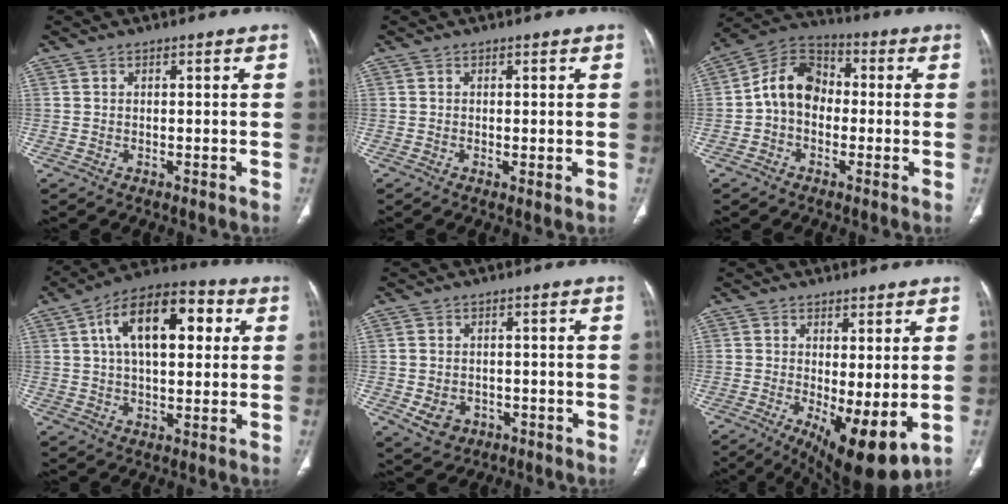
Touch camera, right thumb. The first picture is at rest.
{"total": 1.2, "force": [-0.1, 0.3, 1.1], "torque": [-0.025, -0.007, -0.002]}
{"total": 10.6, "force": [-0.8, 8.2, 6.8], "torque": [-0.100, 0.037, -0.032]}
{"total": 17.0, "force": [4.5, 8.8, 13.8], "torque": [-0.198, 0.022, 0.065]}
{"total": 4.8, "force": [-1.6, 4.0, 2.2], "torque": [-0.031, 0.008, -0.011]}
{"total": 11.4, "force": [-2.1, 3.7, 10.6], "torque": [-0.163, -0.025, -0.018]}